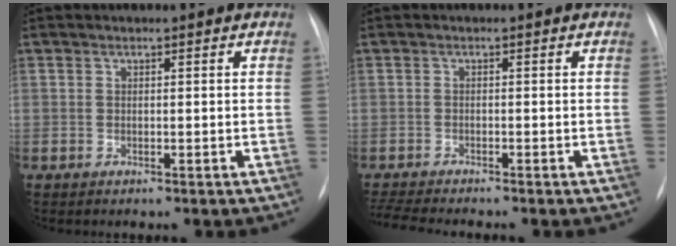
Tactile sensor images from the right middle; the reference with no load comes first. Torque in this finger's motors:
{"motor_torque": [0.34, -0.41, 0.02, 0.02]}